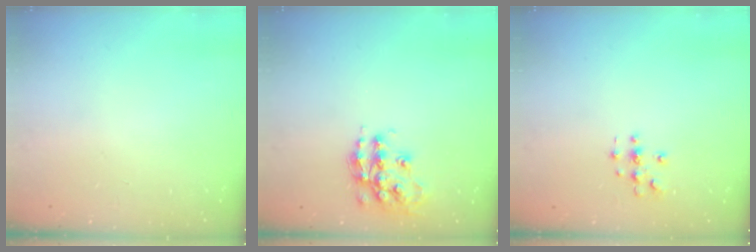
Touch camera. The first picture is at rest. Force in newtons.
{"total": 13.7, "press": 13.7, "slide": 0.9}
{"total": 2.8, "press": 2.8, "slide": 0.2}